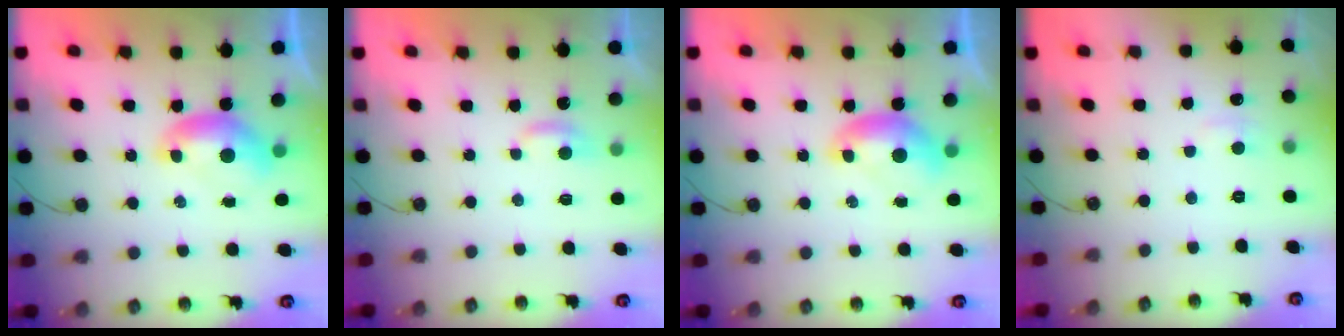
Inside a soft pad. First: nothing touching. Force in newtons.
{"total": 2.9, "press": 2.9, "slide": 0.3}
{"total": 0.0}
{"total": 2.9, "press": 2.8, "slide": 0.5}